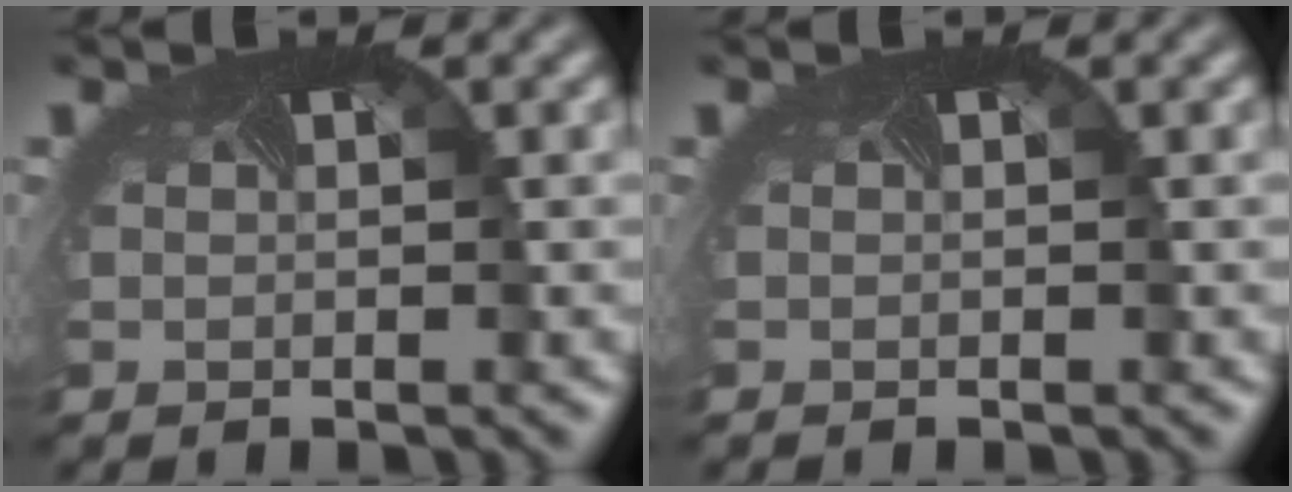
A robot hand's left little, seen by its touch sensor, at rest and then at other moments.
{"total": 0.0}